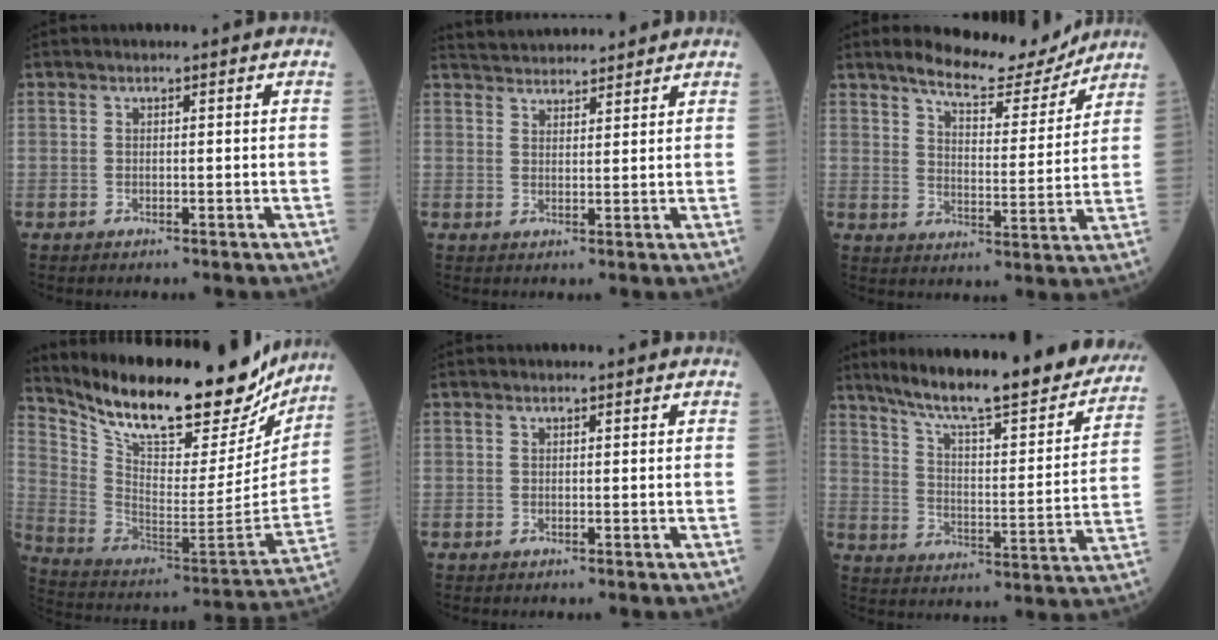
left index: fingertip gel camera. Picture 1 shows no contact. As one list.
[{"total": 8.3, "force": [8.0, 1.3, 1.7], "torque": [-0.033, 0.031, 0.123]}, {"total": 10.3, "force": [9.5, 2.1, 3.5], "torque": [-0.056, -0.009, 0.141]}, {"total": 26.4, "force": [22.4, 7.0, 12.2], "torque": [-0.212, -0.032, 0.336]}, {"total": 0.0}, {"total": 27.4, "force": [23.1, 3.7, 14.3], "torque": [-0.214, -0.043, 0.310]}]